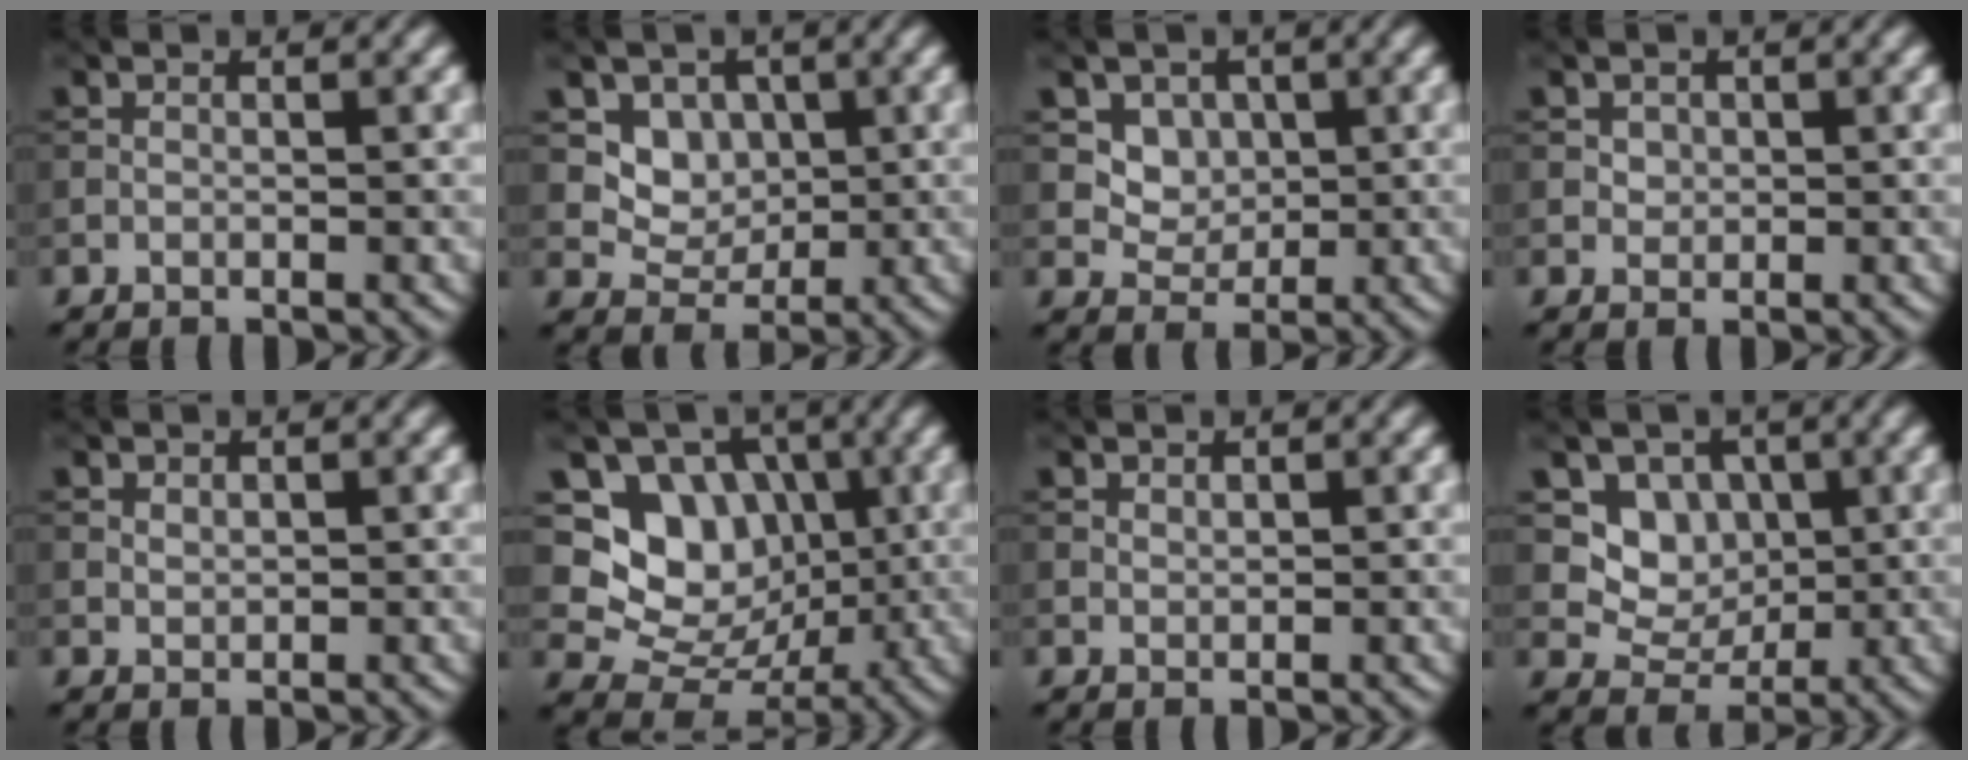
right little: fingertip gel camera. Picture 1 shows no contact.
{"total": 3.5, "force": [1.0, 3.1, 1.5], "torque": [-0.030, -0.014, 0.025]}
{"total": 3.2, "force": [1.1, 2.7, 1.4], "torque": [-0.028, -0.021, 0.038]}
{"total": 1.0, "force": [0.3, 0.9, 0.3], "torque": [-0.003, -0.003, 0.007]}
{"total": 0.9, "force": [0.5, 0.6, 0.4], "torque": [-0.008, -0.002, 0.012]}
{"total": 8.0, "force": [1.6, 6.8, 3.9], "torque": [-0.052, -0.010, 0.010]}
{"total": 0.7, "force": [0.5, 0.3, 0.2], "torque": [-0.004, -0.001, 0.013]}
{"total": 4.1, "force": [1.0, 3.6, 1.8], "torque": [-0.029, -0.009, 0.010]}